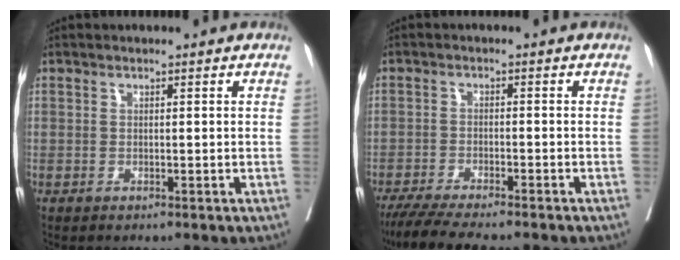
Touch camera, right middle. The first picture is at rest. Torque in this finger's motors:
{"motor_torque": [0.30, -0.32, 0.13, 0.05]}